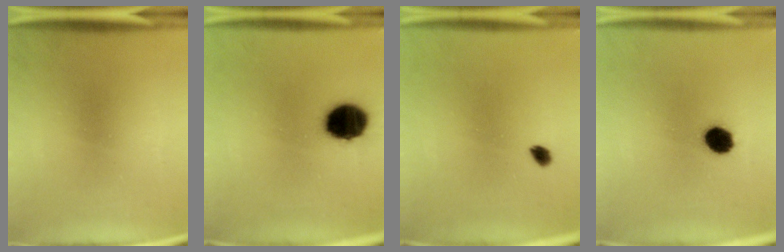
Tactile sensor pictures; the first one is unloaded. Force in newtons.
{"total": 13.3}
{"total": 1.7}
{"total": 6.3}